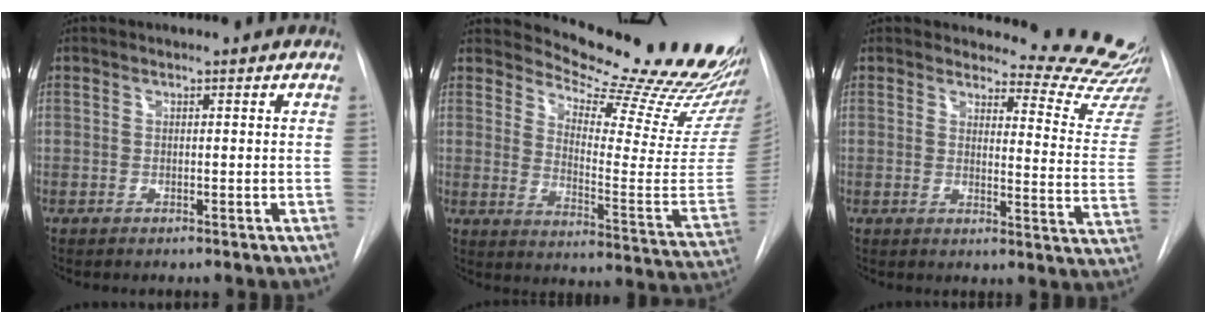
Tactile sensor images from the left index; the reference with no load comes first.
{"total": 24.2, "force": [22.2, 3.1, 9.2], "torque": [-0.125, -0.141, 0.267]}
{"total": 14.7, "force": [14.5, 1.3, 1.7], "torque": [0.009, -0.146, 0.133]}